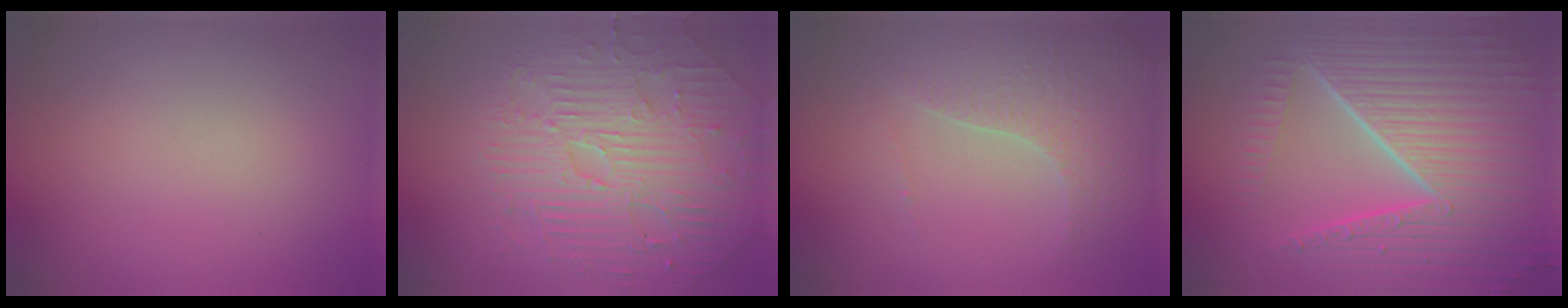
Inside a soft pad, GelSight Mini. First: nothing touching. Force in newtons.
{"total": 5.1, "press": 4.9, "slide": 1.5}
{"total": 4.4, "press": 3.3, "slide": 2.9}
{"total": 10.4, "press": 6.5, "slide": 8.1}